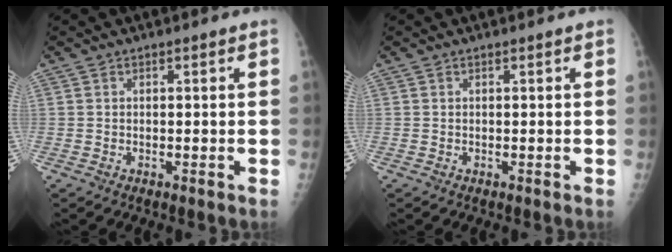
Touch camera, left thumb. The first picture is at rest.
{"total": 0.0}